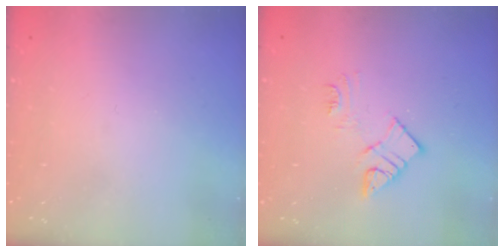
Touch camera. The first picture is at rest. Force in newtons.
{"total": 9.7, "press": 9.6, "slide": 0.6}